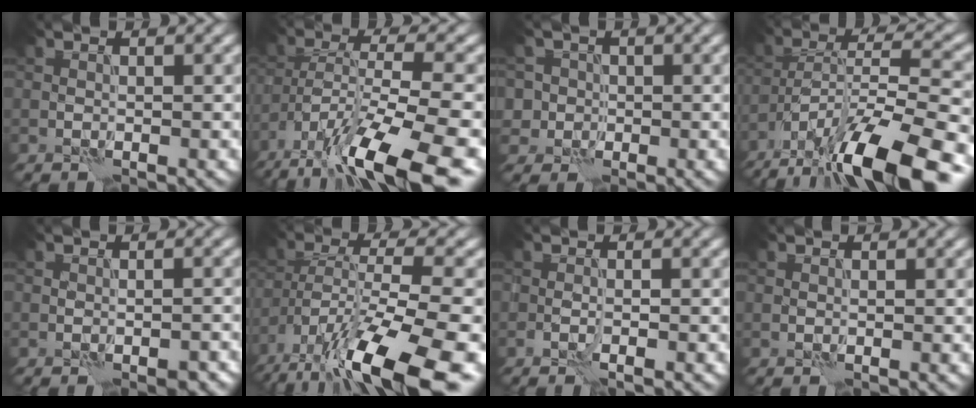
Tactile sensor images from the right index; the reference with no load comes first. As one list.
[{"total": 12.8, "force": [-9.0, 3.2, 8.5], "torque": [-0.160, -0.010, -0.155]}, {"total": 4.3, "force": [0.4, 4.2, 1.1], "torque": [-0.006, 0.025, -0.013]}, {"total": 13.1, "force": [-9.2, 3.2, 8.8], "torque": [-0.152, 0.004, -0.164]}, {"total": 2.5, "force": [-1.7, 1.0, 1.5], "torque": [-0.025, 0.001, -0.020]}, {"total": 14.2, "force": [-9.6, 3.8, 9.7], "torque": [-0.187, -0.010, -0.157]}, {"total": 1.0, "force": [-0.7, 0.0, 0.7], "torque": [-0.014, 0.000, -0.015]}, {"total": 0.0}]